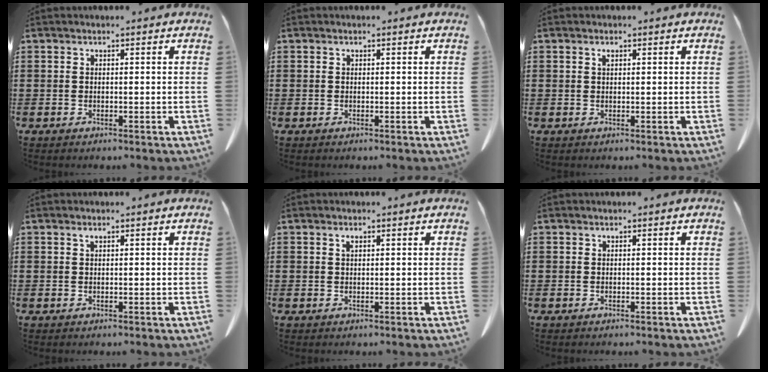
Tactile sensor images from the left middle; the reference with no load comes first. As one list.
[{"total": 0.0}, {"total": 0.9, "force": [0.4, 0.3, 0.7], "torque": [-0.015, 0.001, 0.008]}, {"total": 0.7, "force": [0.4, 0.2, 0.6], "torque": [-0.013, 0.000, 0.008]}, {"total": 0.8, "force": [0.4, 0.2, 0.7], "torque": [-0.015, 0.001, 0.008]}, {"total": 0.0}]